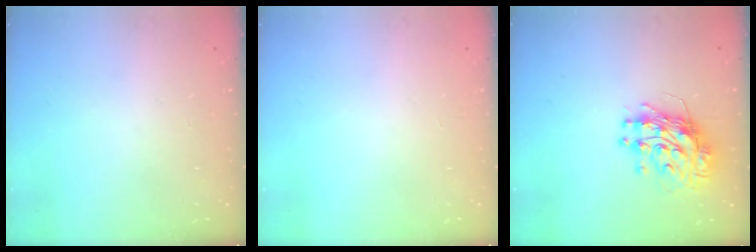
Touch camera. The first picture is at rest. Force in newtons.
{"total": 0.0}
{"total": 11.5, "press": 11.4, "slide": 1.3}